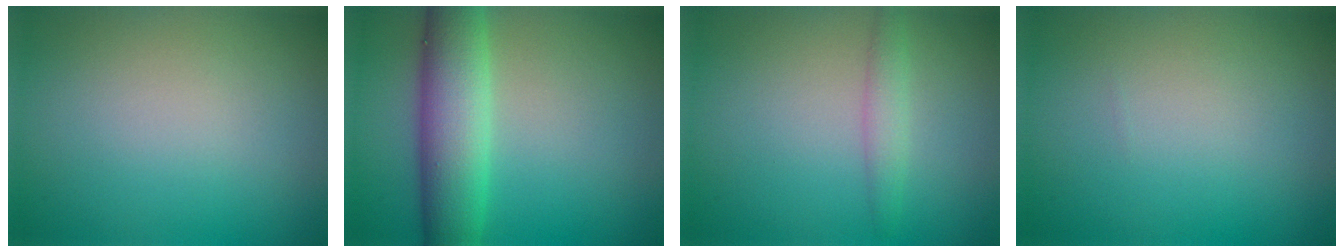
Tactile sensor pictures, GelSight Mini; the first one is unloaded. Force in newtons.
{"total": 6.8, "press": 6.8, "slide": 0.3}
{"total": 1.5, "press": 1.5, "slide": 0.2}
{"total": 0.0}